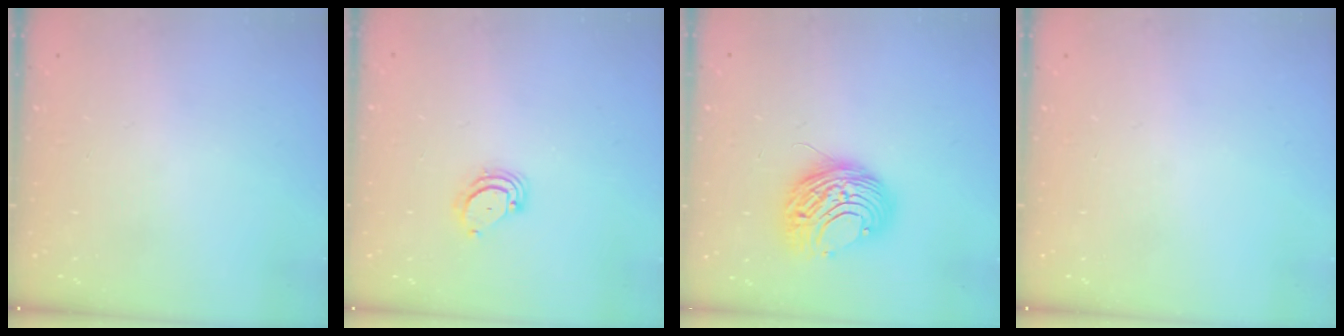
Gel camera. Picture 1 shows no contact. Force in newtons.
{"total": 3.3, "press": 3.3, "slide": 0.3}
{"total": 10.0, "press": 10.0, "slide": 0.9}
{"total": 0.0}